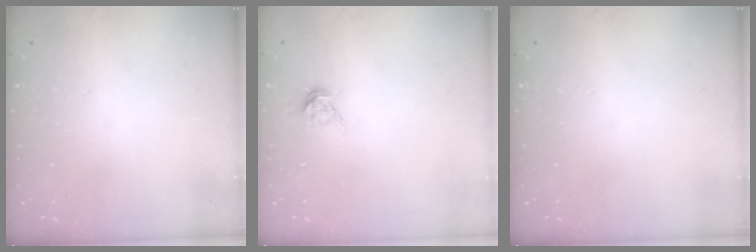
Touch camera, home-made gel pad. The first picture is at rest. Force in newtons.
{"total": 6.6, "press": 6.6, "slide": 0.4}
{"total": 0.0}